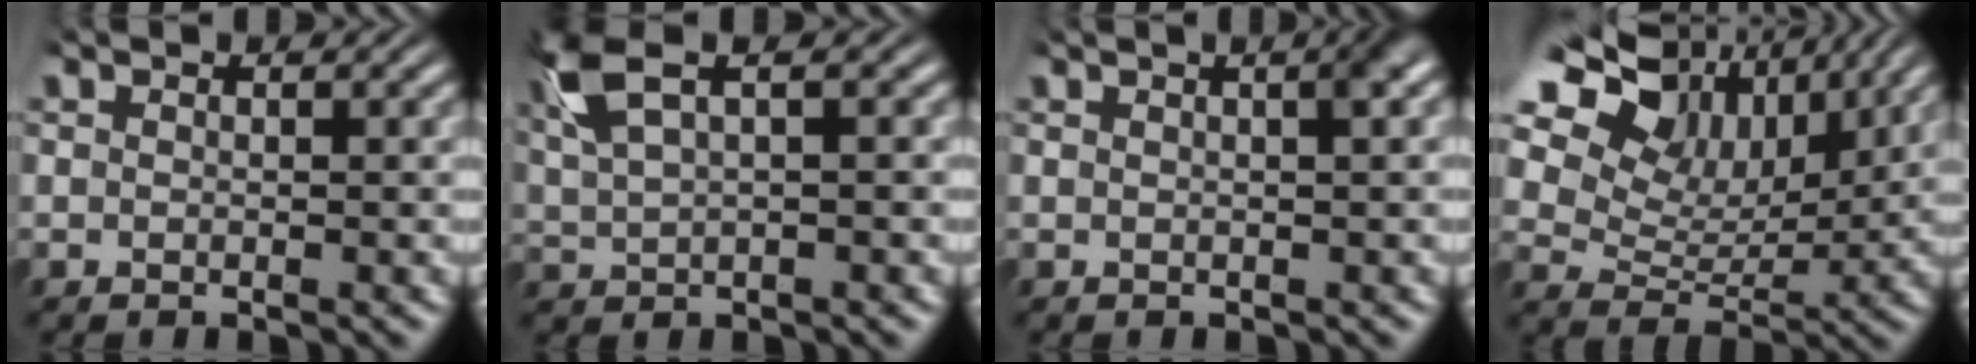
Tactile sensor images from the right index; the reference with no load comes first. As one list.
[{"total": 5.4, "force": [2.7, 2.5, 3.9], "torque": [-0.089, 0.013, 0.052]}, {"total": 2.5, "force": [0.8, 0.3, 2.3], "torque": [-0.021, 0.012, 0.009]}, {"total": 11.4, "force": [4.6, 7.5, 7.2], "torque": [-0.141, -0.009, 0.073]}]